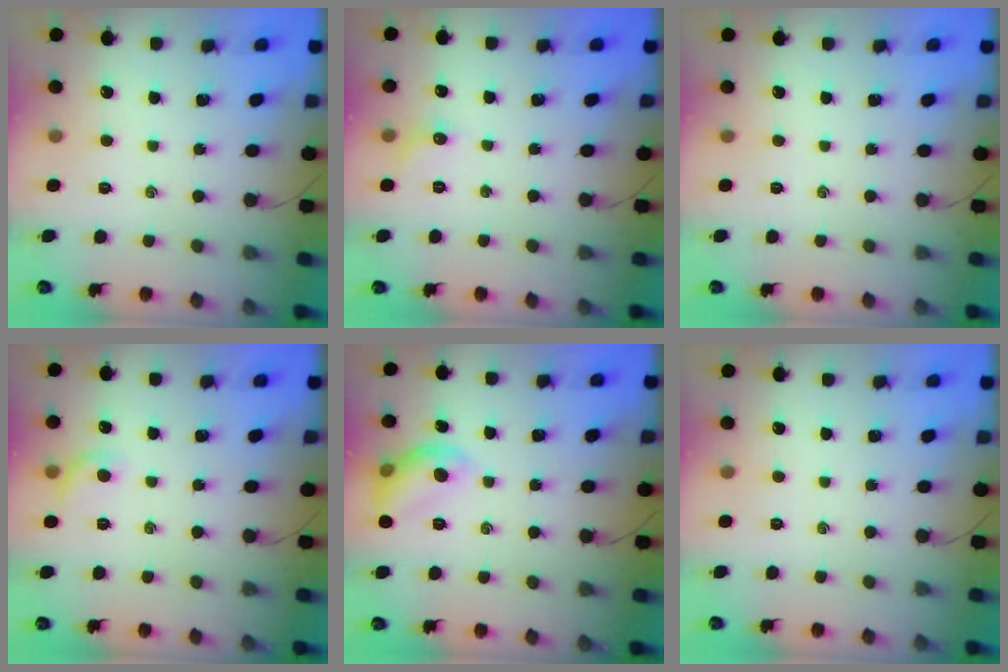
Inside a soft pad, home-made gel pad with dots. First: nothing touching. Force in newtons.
{"total": 5.3, "press": 5.0, "slide": 1.8}
{"total": 0.0}
{"total": 6.5, "press": 6.3, "slide": 1.4}
{"total": 10.1, "press": 10.0, "slide": 1.0}
{"total": 0.0}